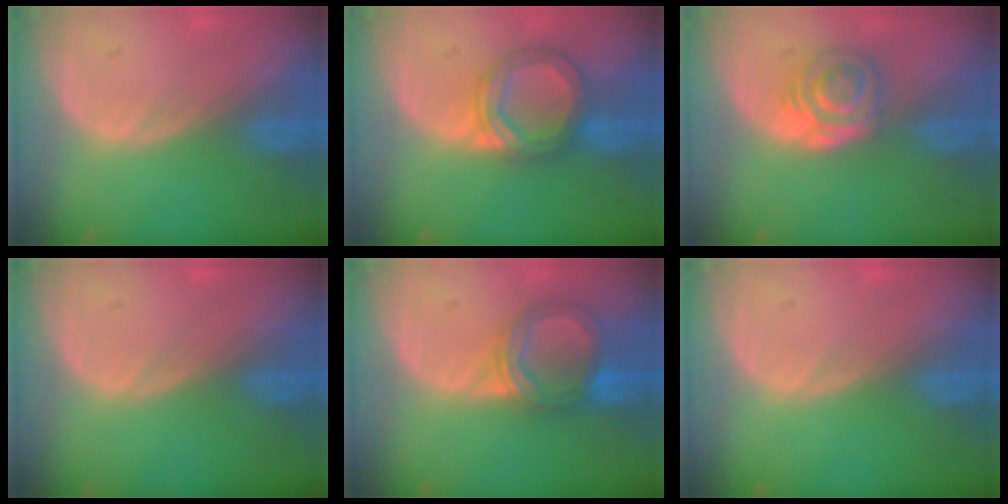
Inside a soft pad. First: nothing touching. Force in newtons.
{"total": 6.2, "press": 6.2, "slide": 0.4}
{"total": 5.5, "press": 4.9, "slide": 2.6}
{"total": 0.0}
{"total": 5.9, "press": 5.9, "slide": 0.8}
{"total": 0.0}